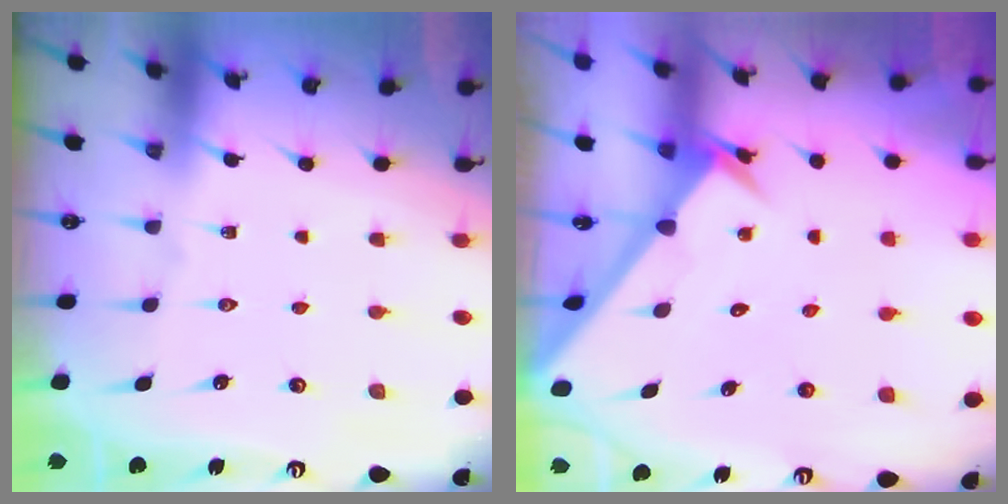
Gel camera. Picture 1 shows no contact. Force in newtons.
{"total": 2.6, "press": 2.6, "slide": 0.2}